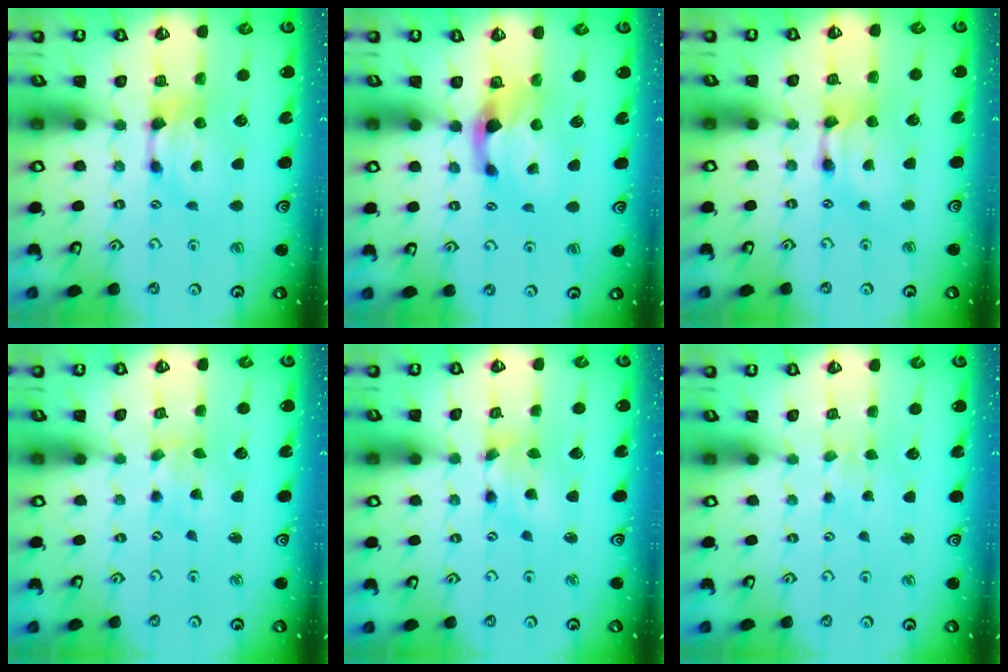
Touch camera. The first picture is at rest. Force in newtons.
{"total": 2.2, "press": 1.7, "slide": 1.4}
{"total": 1.7, "press": 1.6, "slide": 0.2}
{"total": 2.7, "press": 2.6, "slide": 1.0}
{"total": 1.8, "press": 1.1, "slide": 1.4}
{"total": 3.4, "press": 3.4, "slide": 0.1}